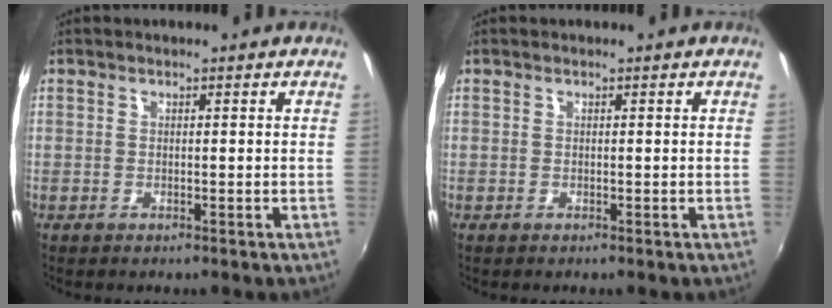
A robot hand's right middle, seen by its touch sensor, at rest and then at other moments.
{"total": 0.0}